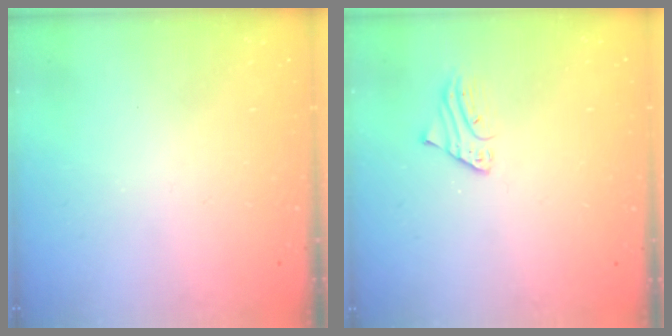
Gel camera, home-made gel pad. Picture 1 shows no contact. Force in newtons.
{"total": 2.6, "press": 2.6, "slide": 0.2}